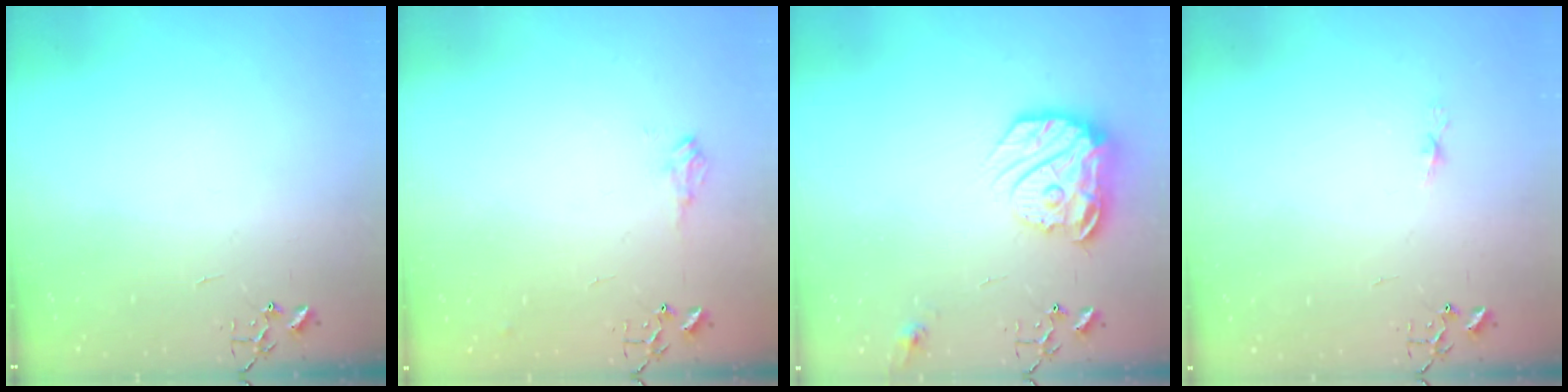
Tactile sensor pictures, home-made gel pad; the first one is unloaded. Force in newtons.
{"total": 8.5, "press": 8.4, "slide": 0.8}
{"total": 17.2, "press": 17.1, "slide": 1.7}
{"total": 3.8, "press": 3.7, "slide": 0.3}